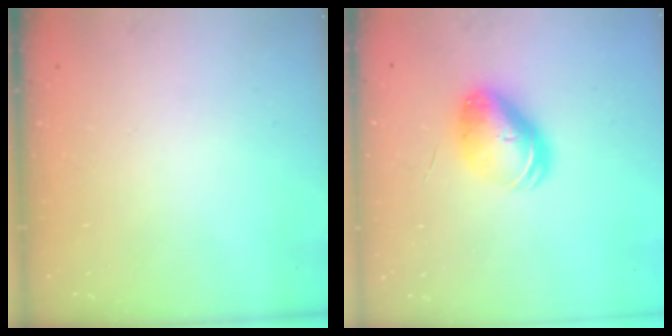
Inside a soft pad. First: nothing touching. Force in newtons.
{"total": 9.2, "press": 9.1, "slide": 1.6}